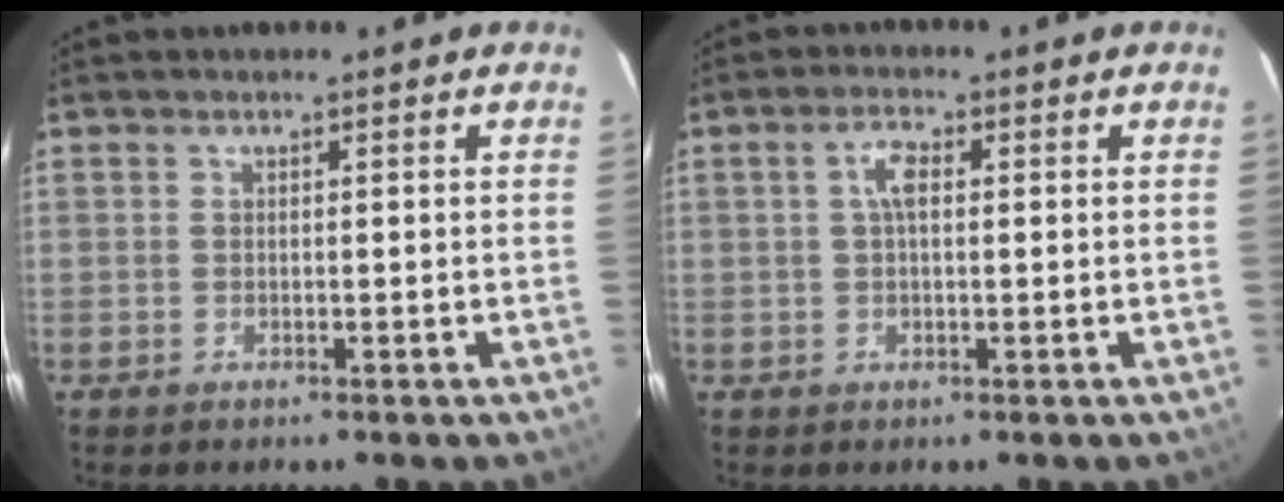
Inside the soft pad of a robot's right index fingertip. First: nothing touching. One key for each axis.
{"total": 3.3, "fx": 0.6, "fy": 1.4, "fz": 2.9, "tx": -0.058, "ty": 0.010, "tz": 0.011}